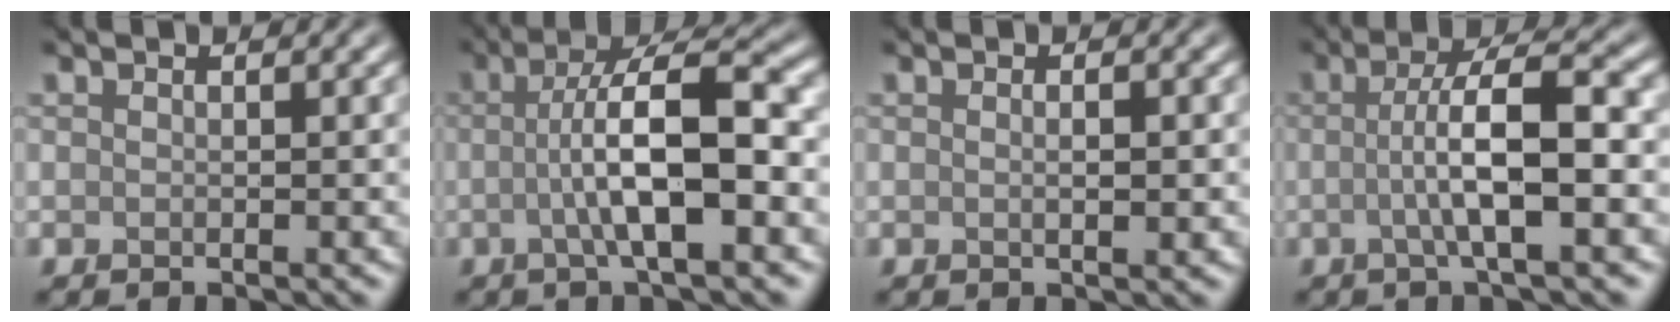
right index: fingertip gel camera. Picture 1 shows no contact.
{"total": 7.5, "force": [-0.6, 1.6, 7.2], "torque": [-0.114, 0.013, -0.015]}
{"total": 1.2, "force": [0.0, 0.2, 1.2], "torque": [-0.020, -0.001, 0.000]}
{"total": 6.1, "force": [-0.5, 1.1, 6.0], "torque": [-0.100, 0.012, -0.013]}